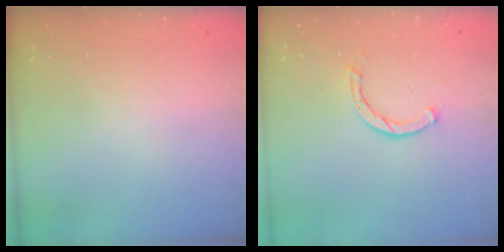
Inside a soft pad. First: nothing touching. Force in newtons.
{"total": 2.0, "press": 2.0, "slide": 0.2}